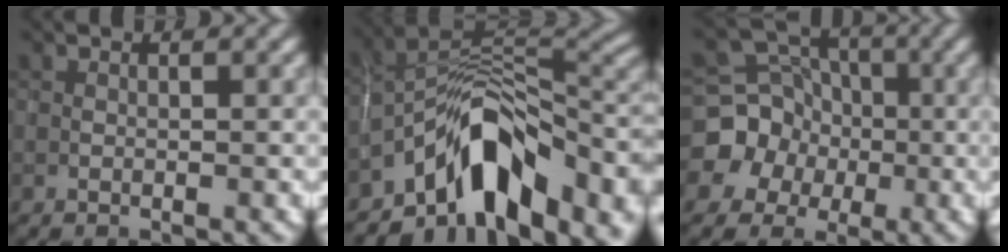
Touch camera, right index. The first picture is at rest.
{"total": 12.3, "force": [-5.7, 6.6, 8.7], "torque": [-0.123, 0.025, -0.112]}
{"total": 8.1, "force": [-1.8, 7.6, 2.0], "torque": [-0.031, -0.001, -0.054]}